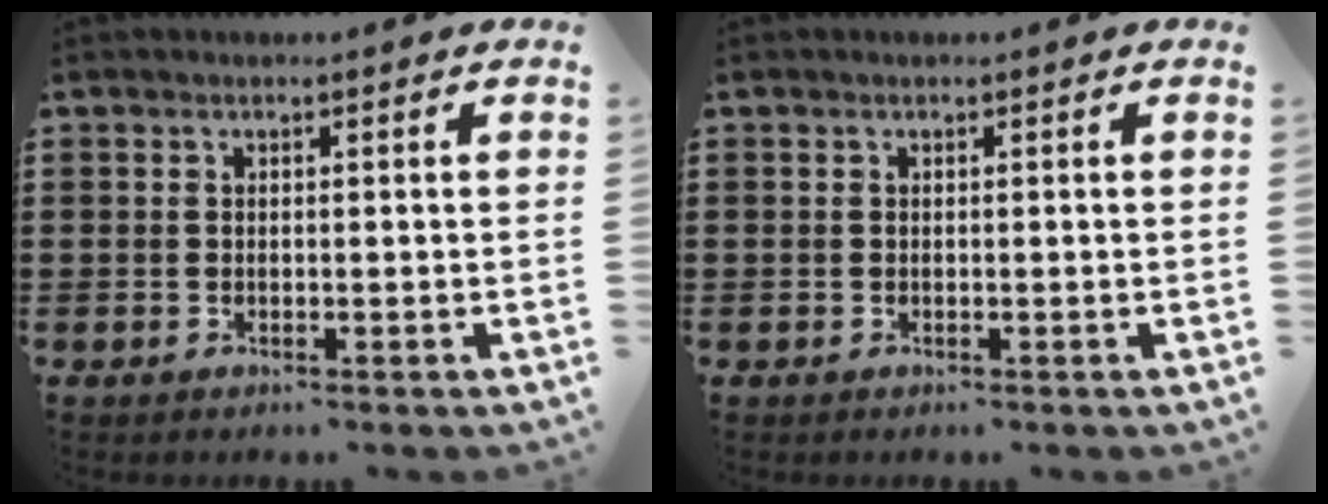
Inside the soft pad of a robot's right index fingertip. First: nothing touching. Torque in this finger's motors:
{"motor_torque": [0.00, 0.00, 0.00, -0.01]}